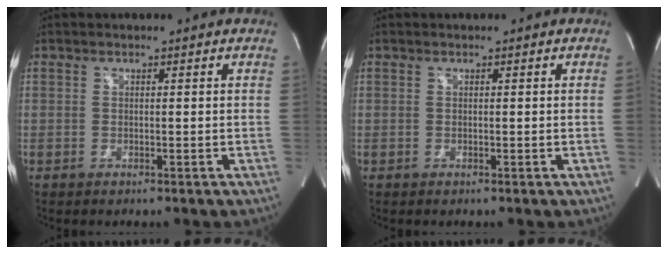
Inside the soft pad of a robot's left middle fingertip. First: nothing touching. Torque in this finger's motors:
{"motor_torque": [0.84, -0.98, -0.23, -0.21]}